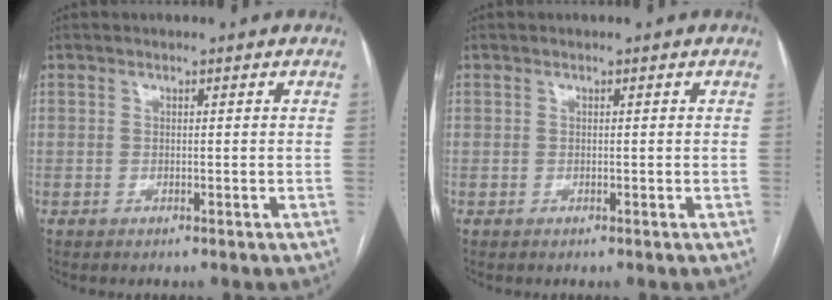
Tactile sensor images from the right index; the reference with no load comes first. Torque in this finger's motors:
{"motor_torque": [-0.01, 0.00, 0.00, 0.01]}